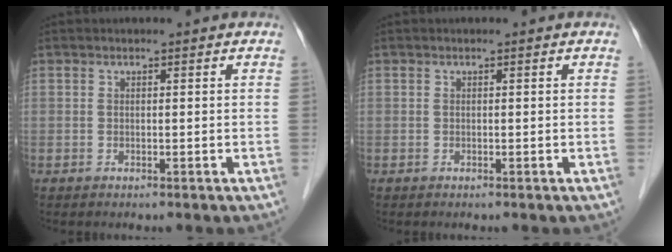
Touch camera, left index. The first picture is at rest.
{"total": 0.0}